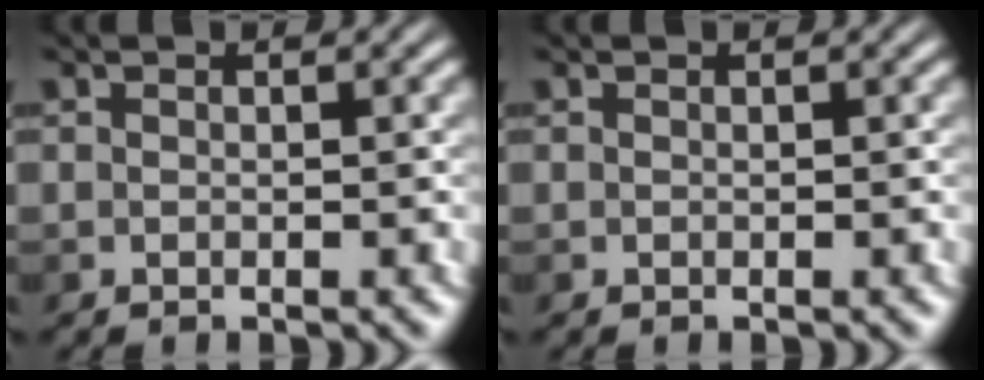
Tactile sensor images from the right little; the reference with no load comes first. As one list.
[{"total": 0.0}]